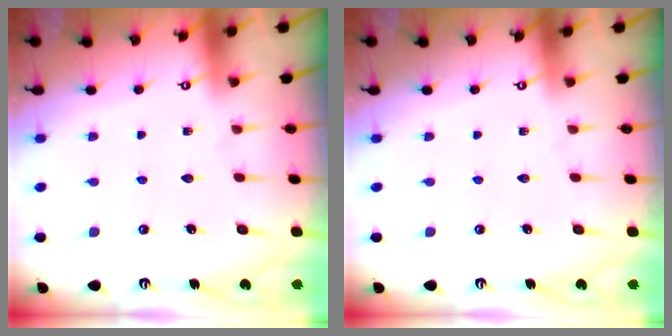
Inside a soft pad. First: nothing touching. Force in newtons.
{"total": 0.0}